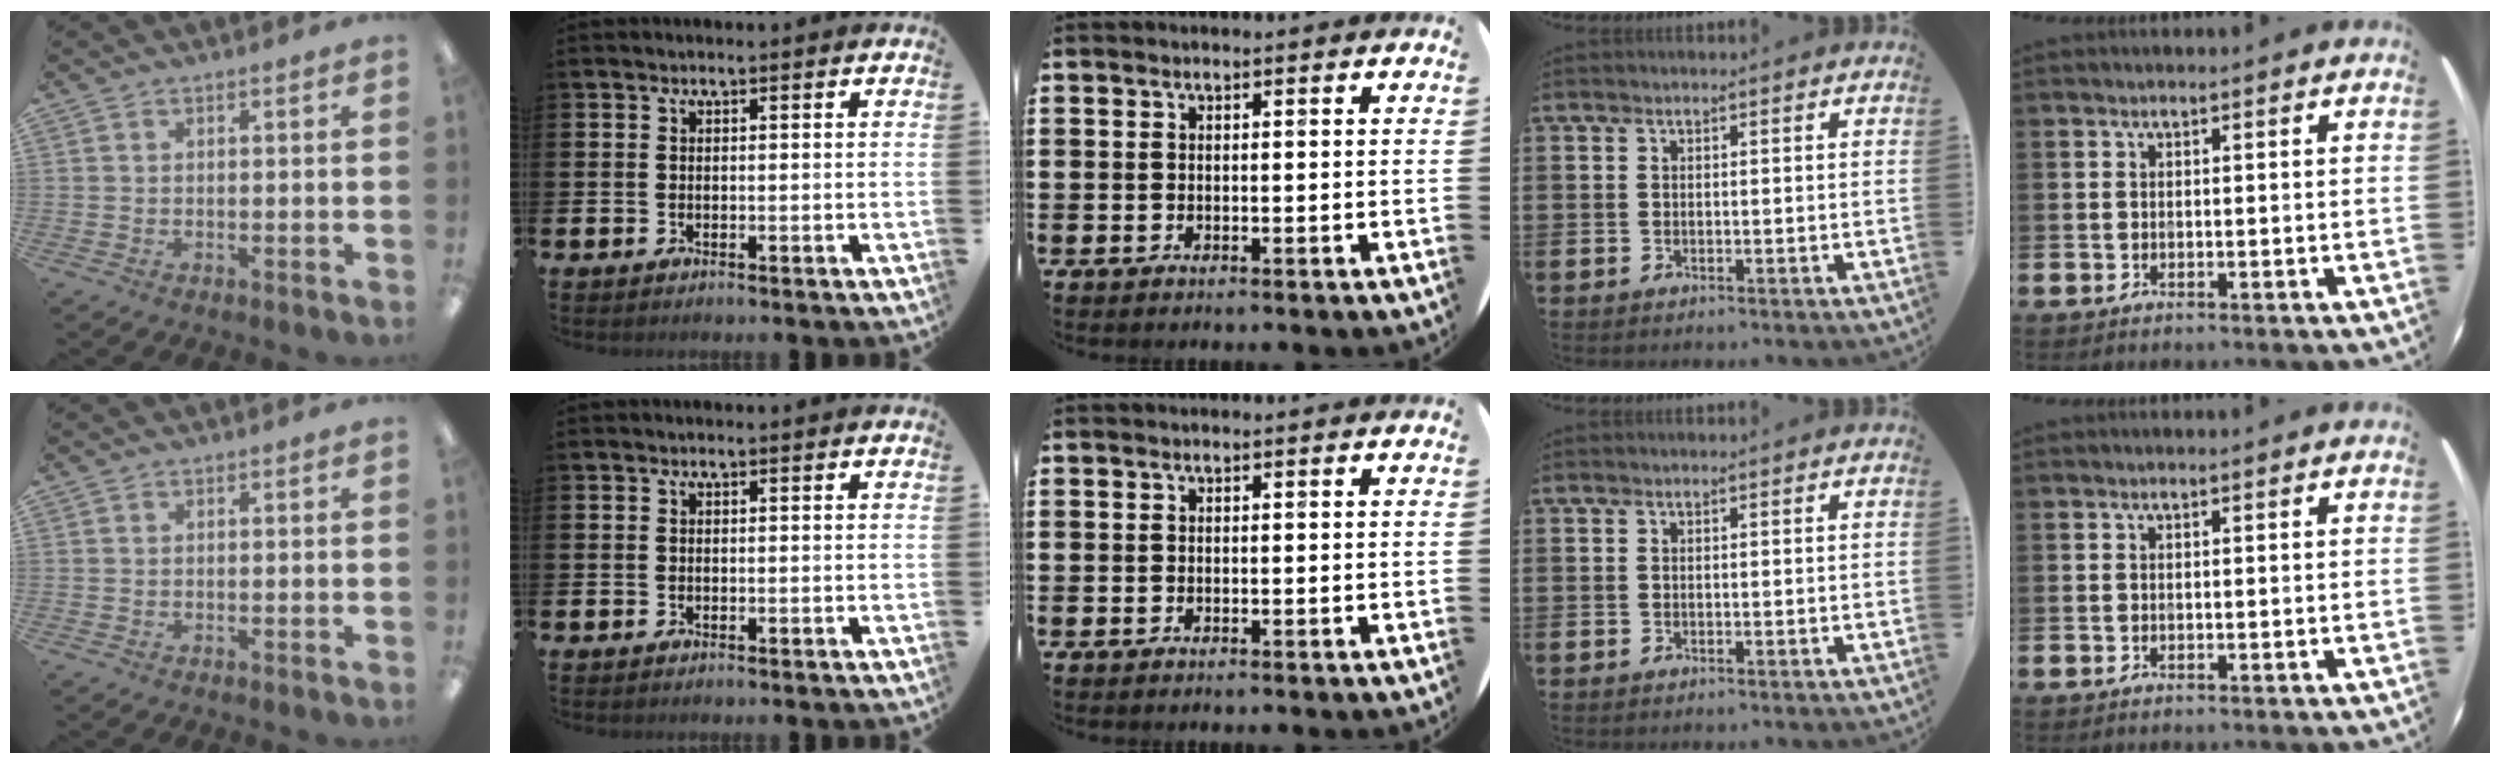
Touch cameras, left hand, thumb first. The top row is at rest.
{}